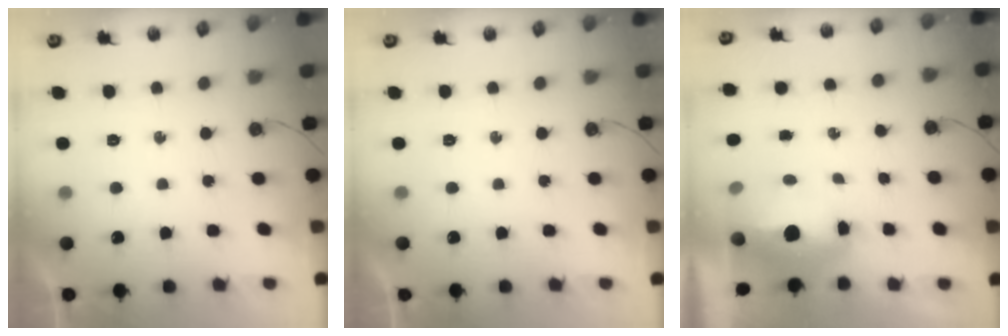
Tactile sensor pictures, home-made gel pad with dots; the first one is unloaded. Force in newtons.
{"total": 0.0}
{"total": 9.0, "press": 9.0, "slide": 1.0}